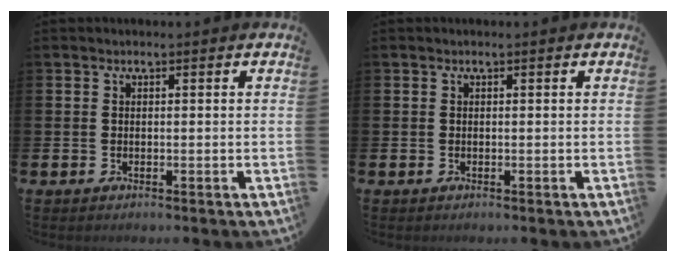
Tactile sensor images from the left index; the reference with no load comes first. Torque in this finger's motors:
{"motor_torque": [0.00, 0.00, 0.02, 0.01]}